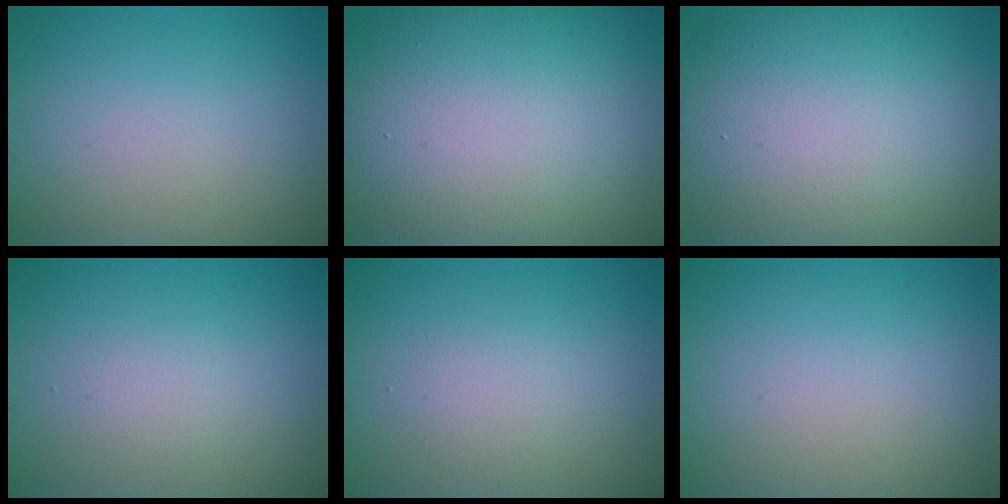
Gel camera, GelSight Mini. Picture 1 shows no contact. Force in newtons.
{"total": 22.8, "press": 22.7, "slide": 1.1}
{"total": 16.6, "press": 16.6, "slide": 0.4}
{"total": 1.3, "press": 1.3, "slide": 0.1}
{"total": 1.9, "press": 1.9, "slide": 0.1}
{"total": 0.0}